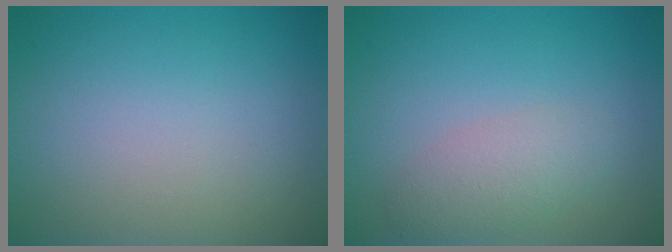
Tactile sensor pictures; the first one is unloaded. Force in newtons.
{"total": 2.5, "press": 2.5, "slide": 0.1}